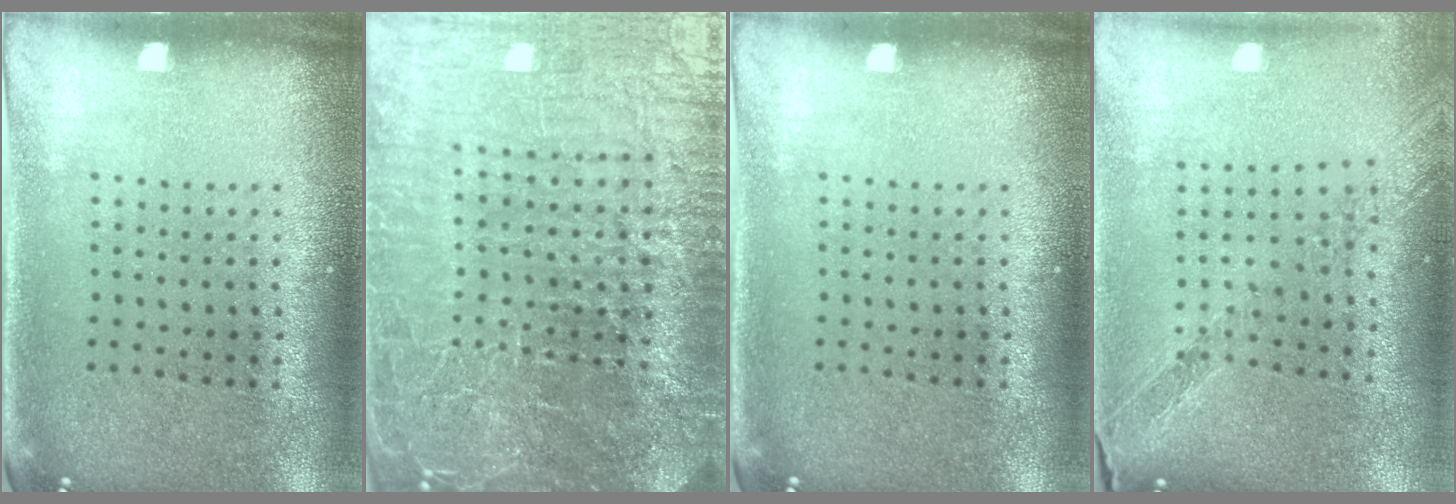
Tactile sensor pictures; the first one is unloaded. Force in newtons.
{"total": 7.0, "press": 6.1, "slide": 3.4}
{"total": 0.0}
{"total": 1.1, "press": 1.1, "slide": 0.2}